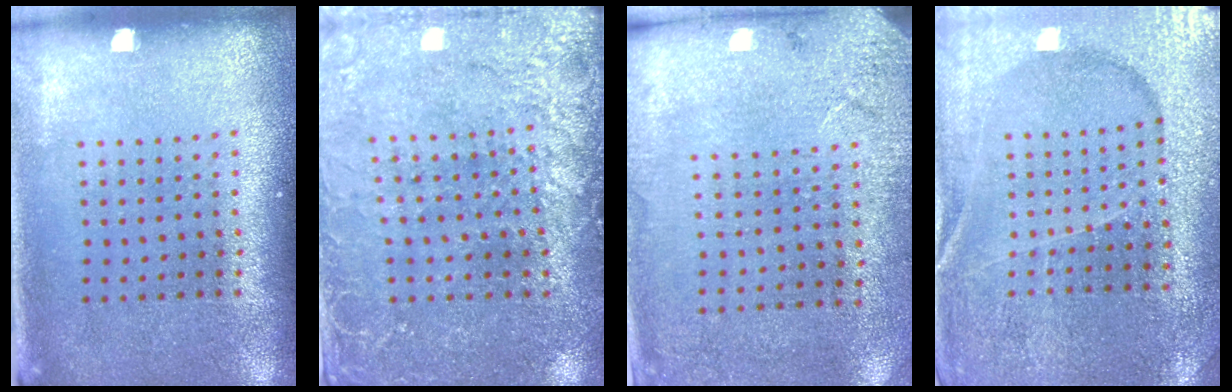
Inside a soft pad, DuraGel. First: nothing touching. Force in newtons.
{"total": 2.7, "press": 2.7, "slide": 0.5}
{"total": 2.6, "press": 2.4, "slide": 1.1}
{"total": 3.0, "press": 3.0, "slide": 0.3}